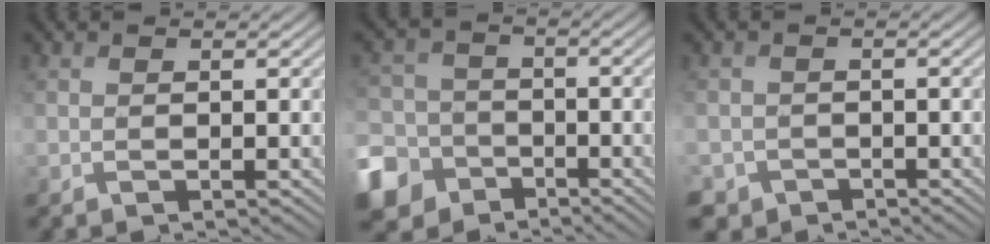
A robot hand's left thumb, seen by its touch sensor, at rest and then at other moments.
{"total": 10.0, "force": [-5.8, 7.8, 2.4], "torque": [-0.076, -0.038, -0.131]}
{"total": 2.7, "force": [-1.6, 2.1, -0.3], "torque": [0.000, -0.020, -0.033]}